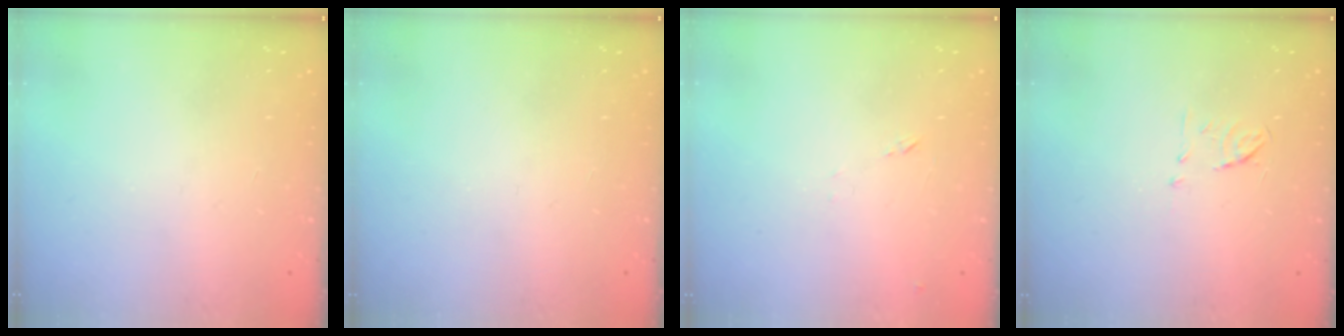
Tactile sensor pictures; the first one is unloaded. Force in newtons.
{"total": 0.0}
{"total": 7.2, "press": 7.1, "slide": 0.6}
{"total": 5.3, "press": 5.2, "slide": 0.8}